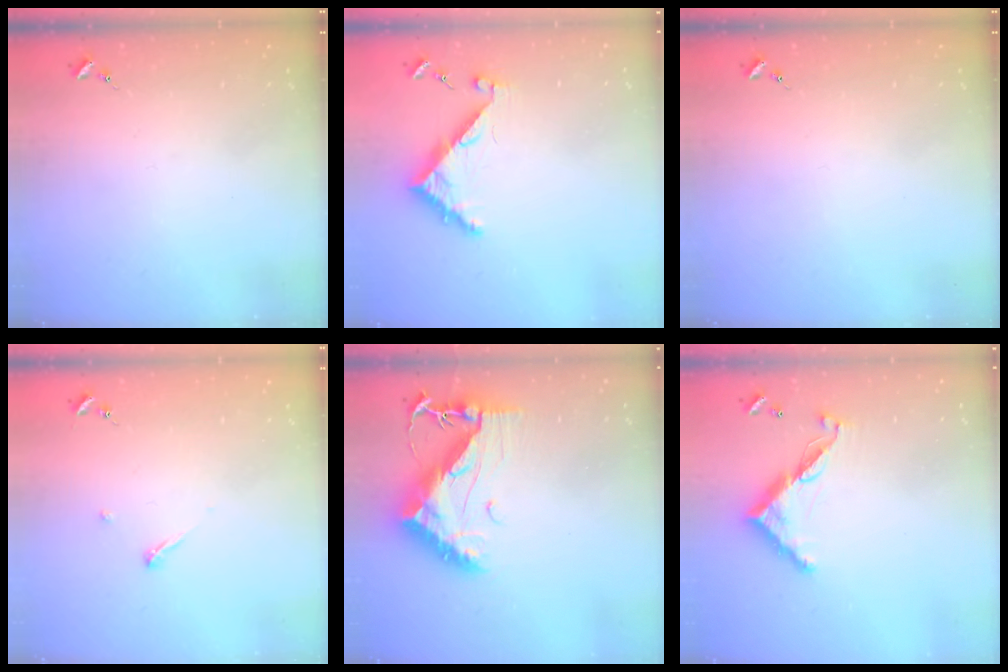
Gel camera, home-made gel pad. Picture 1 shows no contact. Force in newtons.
{"total": 6.3, "press": 6.3, "slide": 0.5}
{"total": 0.0}
{"total": 3.4, "press": 3.4, "slide": 0.4}
{"total": 13.2, "press": 13.2, "slide": 1.2}
{"total": 11.0, "press": 11.0, "slide": 0.4}